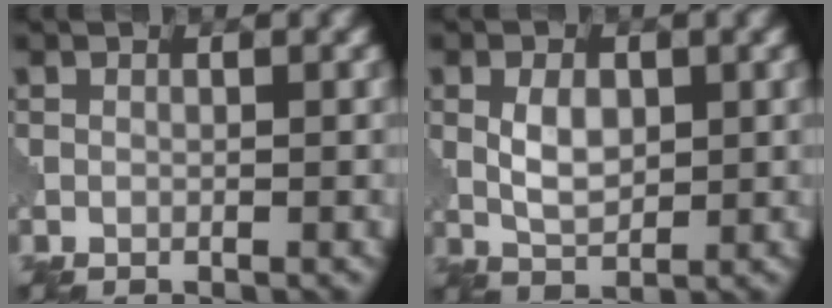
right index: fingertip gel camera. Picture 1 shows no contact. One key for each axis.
{"total": 3.2, "fx": 0.4, "fy": 1.9, "fz": 2.6, "tx": -0.056, "ty": 0.000, "tz": 0.010}